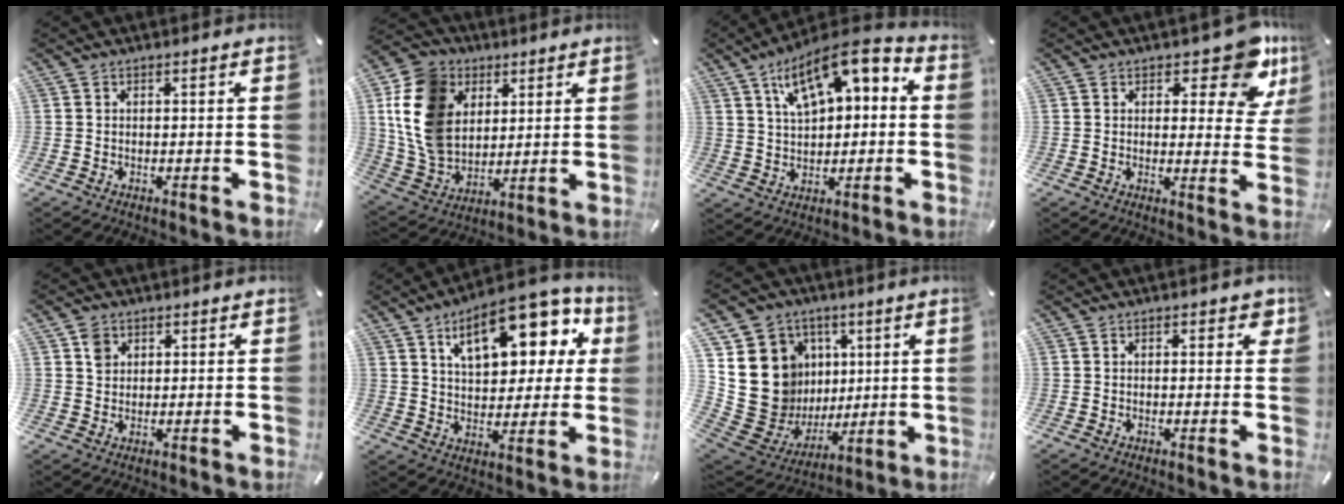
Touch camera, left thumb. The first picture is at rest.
{"total": 15.7, "force": [4.6, 12.7, 8.1], "torque": [-0.200, -0.012, 0.086]}
{"total": 12.6, "force": [6.3, 7.0, 8.4], "torque": [-0.134, -0.024, 0.114]}
{"total": 10.8, "force": [7.0, 4.8, 6.7], "torque": [-0.063, -0.050, 0.118]}
{"total": 3.1, "force": [1.4, 2.7, 0.9], "torque": [-0.005, -0.003, 0.022]}
{"total": 18.9, "force": [9.0, 9.9, 13.4], "torque": [-0.196, -0.030, 0.147]}
{"total": 18.4, "force": [2.8, 17.2, 6.0], "torque": [-0.088, -0.042, 0.092]}
{"total": 2.3, "force": [0.8, 1.3, 1.7], "torque": [-0.013, -0.002, 0.007]}